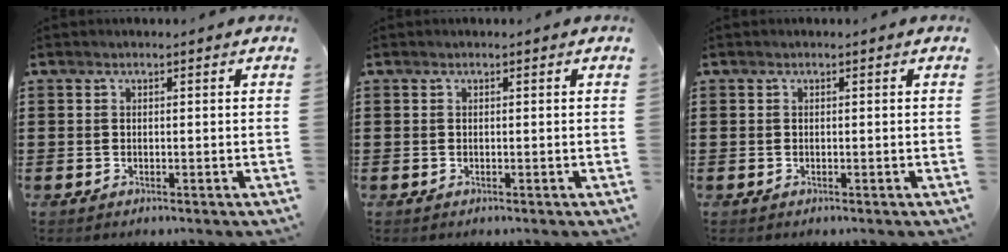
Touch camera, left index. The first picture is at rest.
{"total": 0.0}
{"total": 0.0}